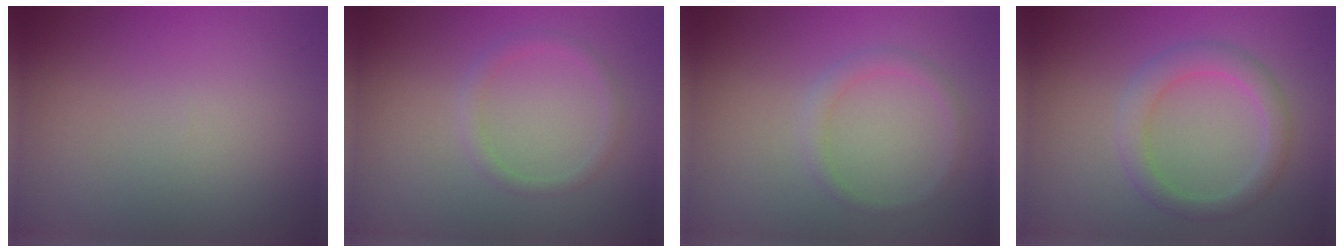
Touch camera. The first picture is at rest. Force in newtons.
{"total": 1.3, "press": 1.3, "slide": 0.1}
{"total": 1.2, "press": 1.2, "slide": 0.0}
{"total": 2.9, "press": 2.9, "slide": 0.4}